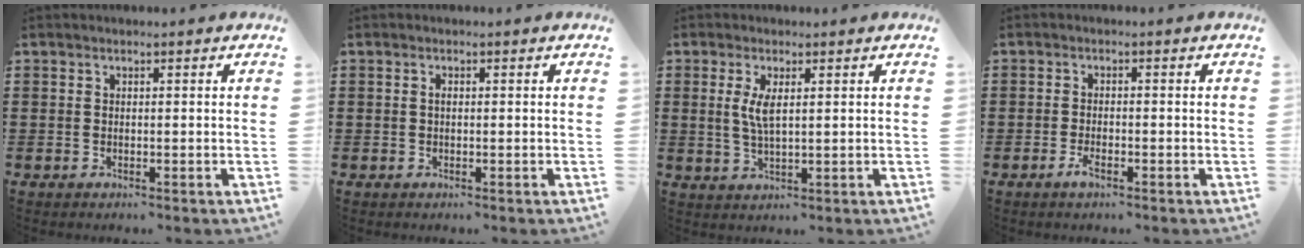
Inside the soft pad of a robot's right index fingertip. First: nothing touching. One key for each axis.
{"total": 0.7, "fx": 0.0, "fy": 0.3, "fz": 0.6, "tx": -0.014, "ty": -0.001, "tz": 0.000}
{"total": 3.8, "fx": 1.0, "fy": 1.1, "fz": 3.5, "tx": -0.072, "ty": 0.004, "tz": 0.016}
{"total": 2.2, "fx": -1.2, "fy": 0.5, "fz": 1.7, "tx": -0.044, "ty": -0.007, "tz": -0.026}